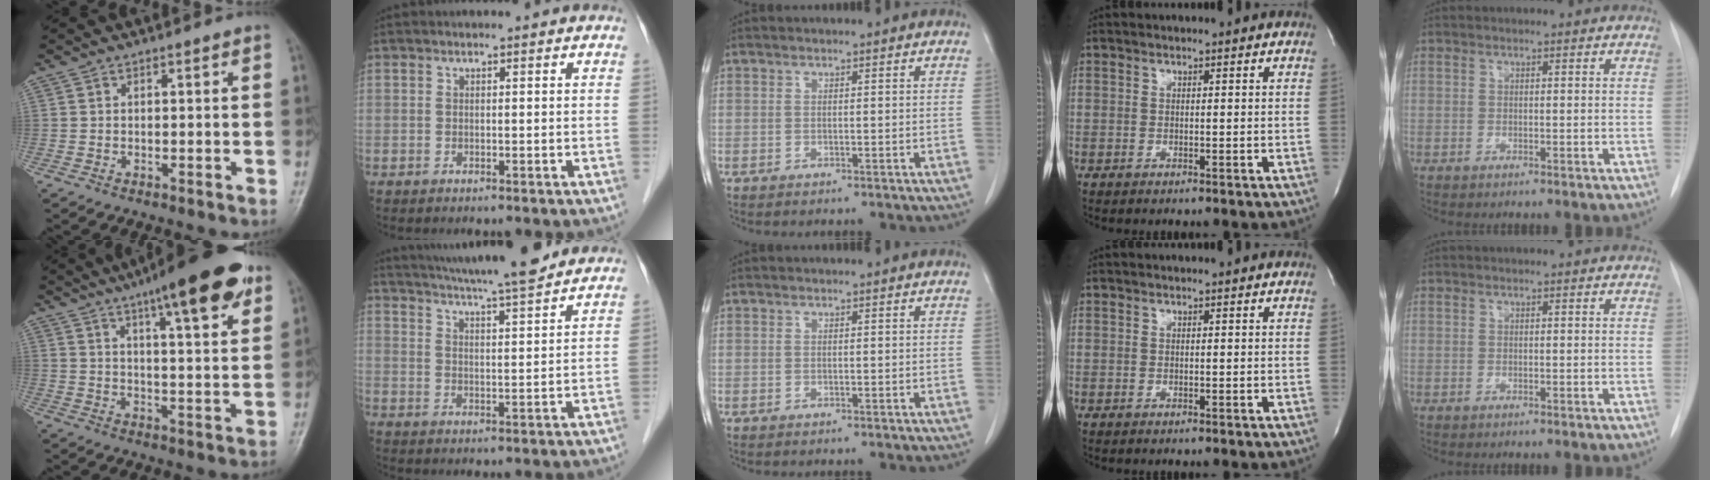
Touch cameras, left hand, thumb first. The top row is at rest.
{"thumb": {"total": 17.2, "force": [10.1, 4.0, 13.4], "torque": [-0.169, -0.031, 0.145]}, "index": {"total": 14.3, "force": [12.7, 0.2, 6.6], "torque": [-0.117, 0.010, 0.188]}}